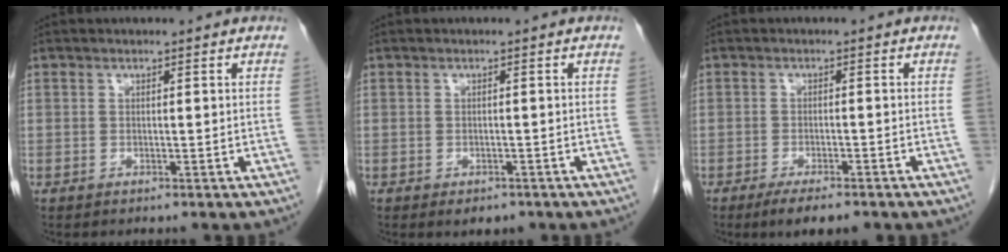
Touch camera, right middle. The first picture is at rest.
{"total": 2.5, "force": [-1.7, 1.4, 1.2], "torque": [-0.012, -0.001, -0.015]}
{"total": 5.5, "force": [-4.1, 1.2, 3.6], "torque": [-0.055, -0.010, -0.057]}